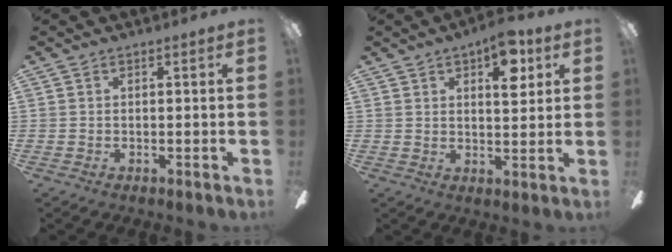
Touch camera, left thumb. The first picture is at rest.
{"total": 8.9, "force": [4.5, 4.1, 6.5], "torque": [-0.084, -0.009, 0.071]}